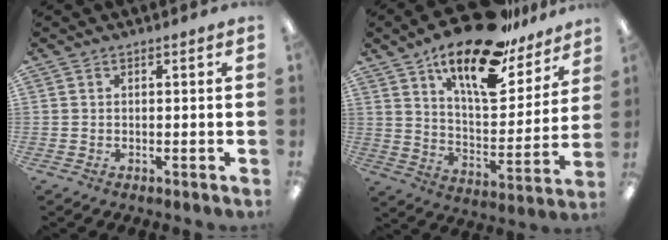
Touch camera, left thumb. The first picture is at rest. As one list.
[{"total": 20.9, "force": [14.8, 7.7, 12.5], "torque": [-0.198, -0.097, 0.250]}]